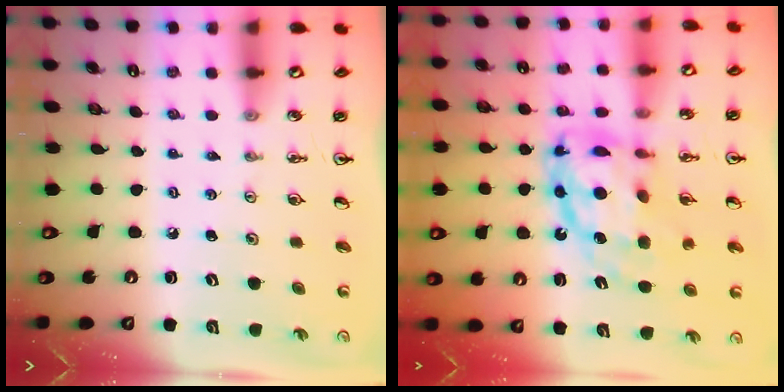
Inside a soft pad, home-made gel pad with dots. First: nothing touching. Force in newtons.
{"total": 14.9, "press": 14.9, "slide": 1.5}